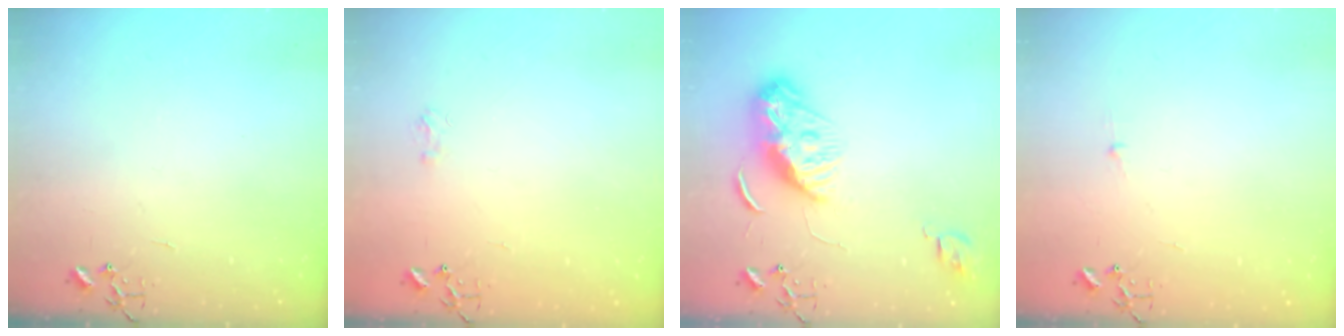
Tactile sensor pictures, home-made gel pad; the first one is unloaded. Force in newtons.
{"total": 5.5, "press": 5.4, "slide": 0.8}
{"total": 11.8, "press": 11.7, "slide": 1.1}
{"total": 2.8, "press": 2.8, "slide": 0.3}